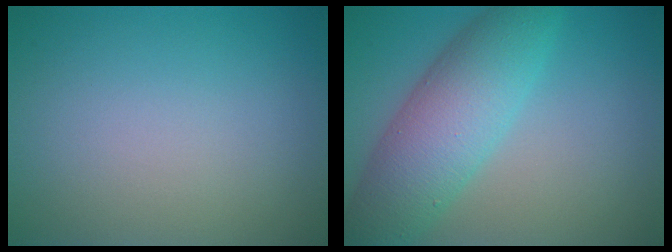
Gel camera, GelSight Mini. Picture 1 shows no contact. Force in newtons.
{"total": 7.4, "press": 7.4, "slide": 0.2}